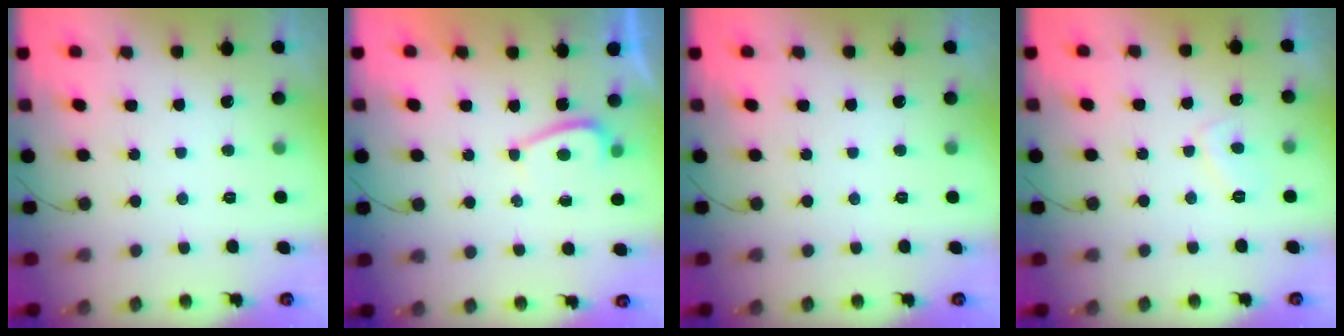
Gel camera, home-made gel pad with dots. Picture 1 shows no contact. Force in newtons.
{"total": 1.4, "press": 1.3, "slide": 0.5}
{"total": 0.0}
{"total": 3.7, "press": 3.6, "slide": 0.5}